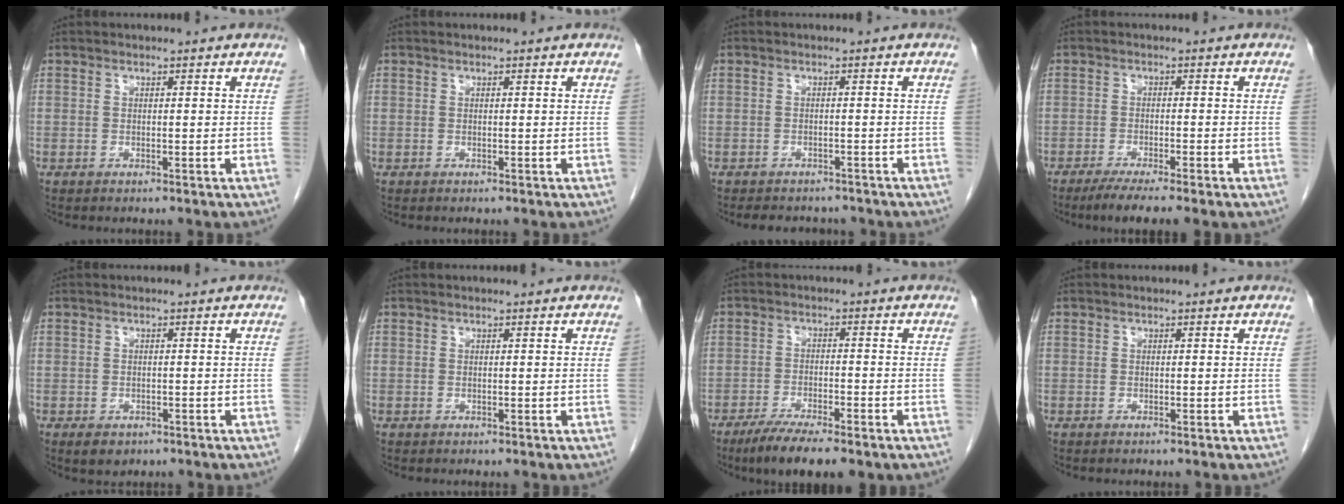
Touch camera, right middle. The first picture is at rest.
{"total": 0.0}
{"total": 5.7, "force": [-5.1, 2.2, 1.5], "torque": [-0.021, 0.001, -0.061]}
{"total": 5.6, "force": [-4.0, 0.0, 3.9], "torque": [-0.061, -0.012, -0.064]}
{"total": 2.9, "force": [-1.7, 1.8, 1.4], "torque": [-0.019, -0.001, -0.016]}
{"total": 0.0}
{"total": 8.5, "force": [-6.1, 1.8, 5.7], "torque": [-0.093, -0.016, -0.094]}
{"total": 0.0}